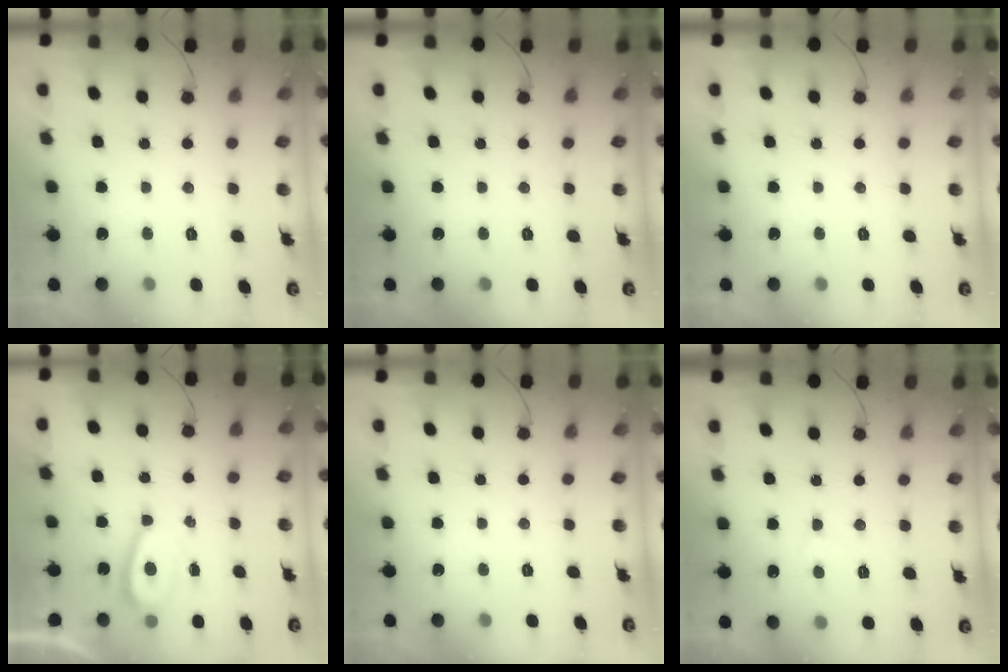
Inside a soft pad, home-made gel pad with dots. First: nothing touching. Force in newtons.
{"total": 0.0}
{"total": 0.0}
{"total": 2.8, "press": 2.7, "slide": 0.5}
{"total": 0.0}
{"total": 2.8, "press": 2.8, "slide": 0.3}